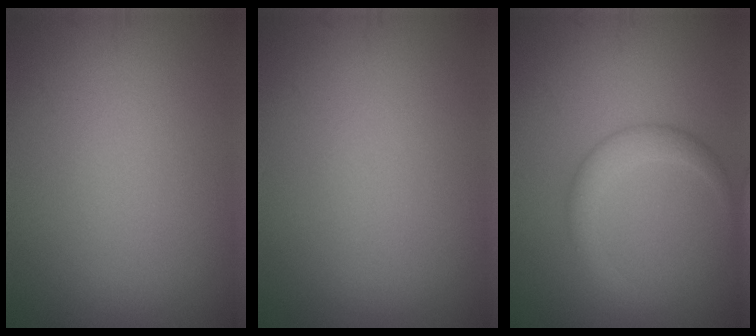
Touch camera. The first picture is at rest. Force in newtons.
{"total": 0.0}
{"total": 2.8, "press": 2.8, "slide": 0.2}